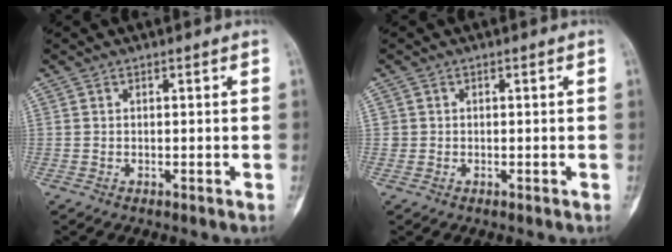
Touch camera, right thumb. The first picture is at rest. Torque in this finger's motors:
{"motor_torque": [0.02, -0.15, 0.36, 0.10, -0.09]}